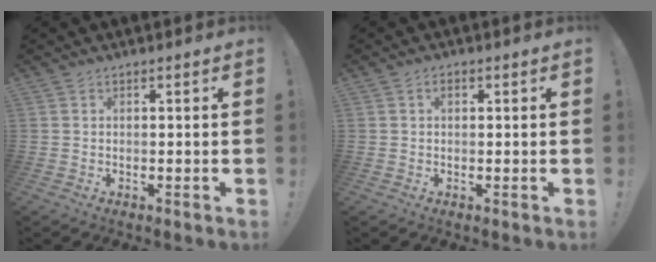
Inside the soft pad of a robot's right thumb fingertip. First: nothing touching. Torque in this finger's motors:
{"motor_torque": [-0.03, 0.16, 0.10, -0.21, 0.00]}